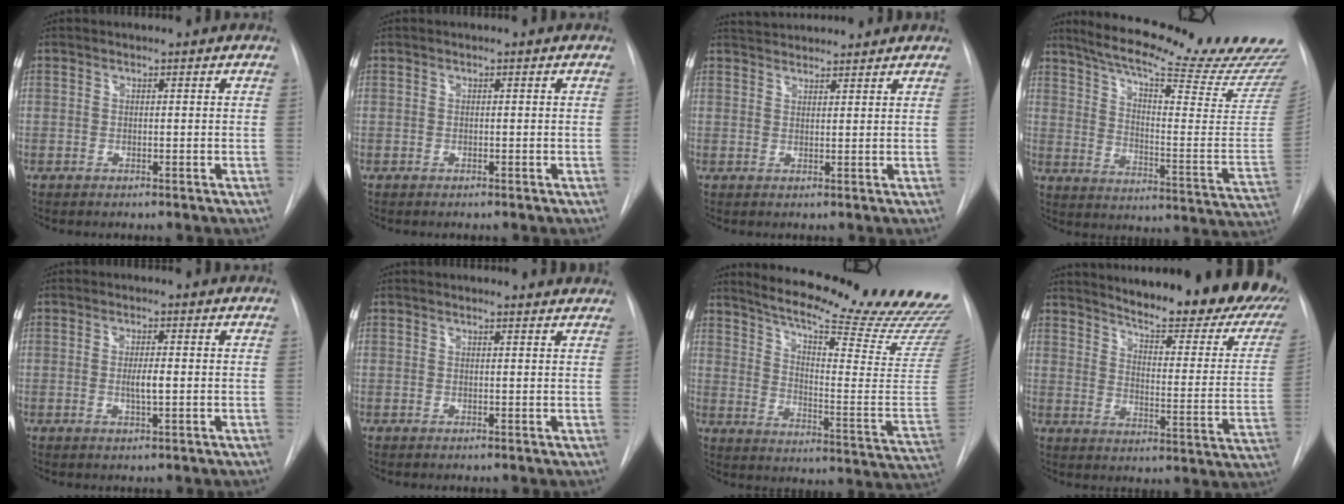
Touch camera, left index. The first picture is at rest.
{"total": 0.0}
{"total": 6.0, "force": [5.7, 0.8, 1.5], "torque": [-0.028, 0.030, 0.087]}
{"total": 29.3, "force": [24.4, 2.2, 16.0], "torque": [-0.239, -0.091, 0.313]}
{"total": 2.3, "force": [-0.6, 0.1, 2.2], "torque": [-0.042, -0.009, -0.009]}
{"total": 5.7, "force": [5.5, 0.7, 1.1], "torque": [-0.007, 0.000, 0.042]}
{"total": 27.3, "force": [23.1, 2.2, 14.4], "torque": [-0.219, -0.108, 0.290]}
{"total": 25.6, "force": [21.8, 4.5, 12.8], "torque": [-0.184, -0.093, 0.258]}